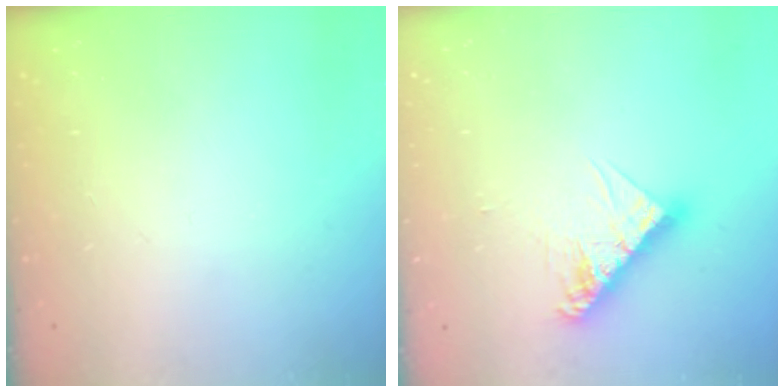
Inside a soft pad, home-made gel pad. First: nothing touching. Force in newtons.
{"total": 10.8, "press": 10.8, "slide": 1.0}